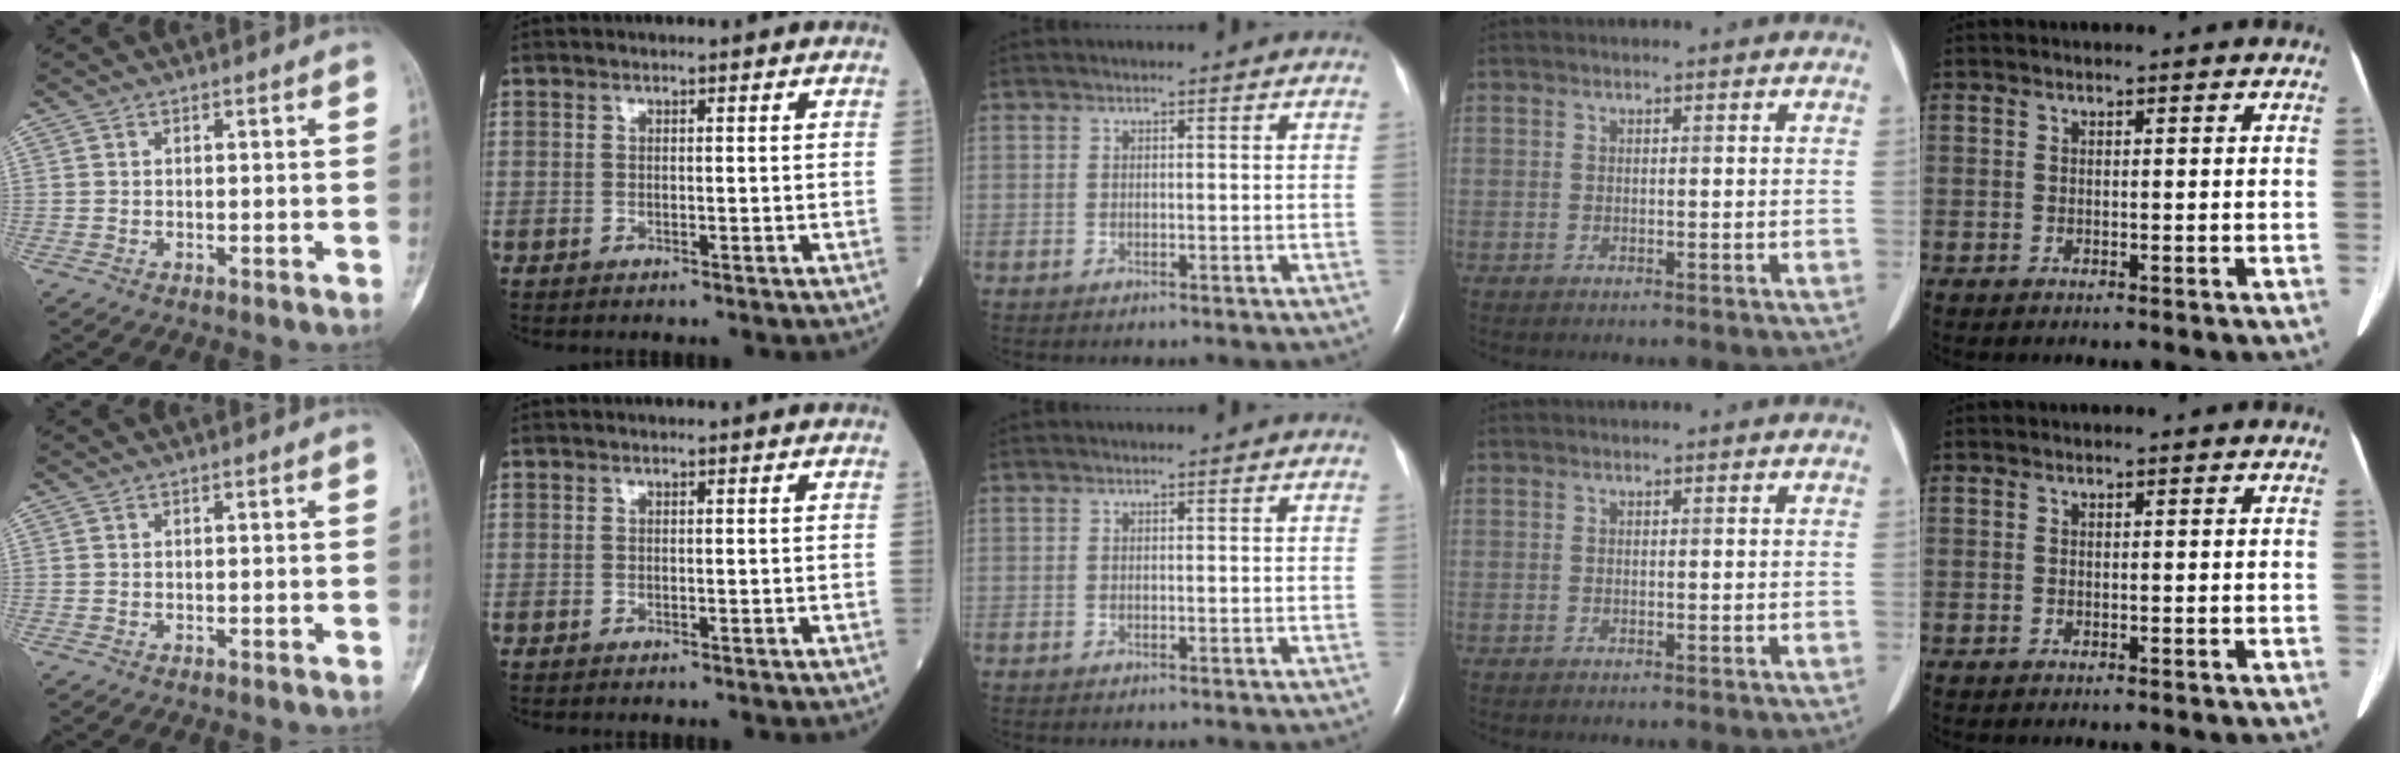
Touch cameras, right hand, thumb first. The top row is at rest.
{}